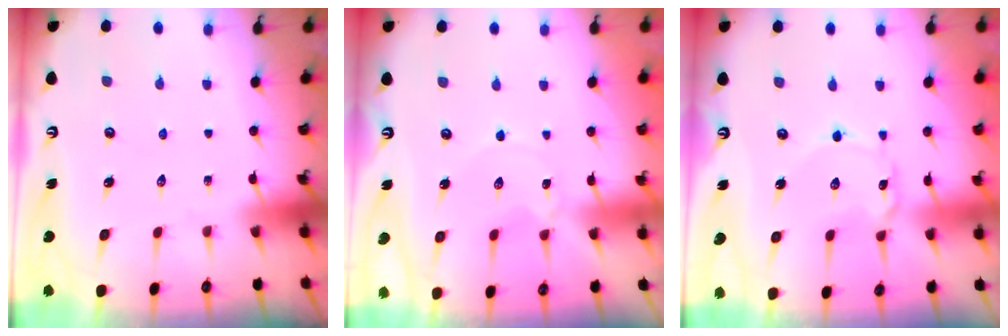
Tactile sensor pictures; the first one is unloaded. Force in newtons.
{"total": 0.9, "press": 0.9, "slide": 0.1}
{"total": 1.7, "press": 1.7, "slide": 0.1}